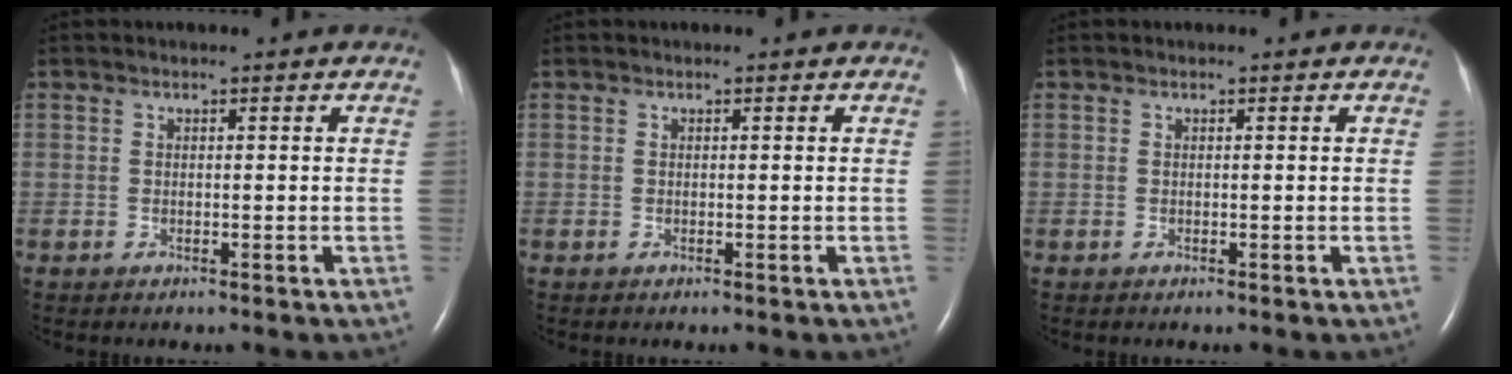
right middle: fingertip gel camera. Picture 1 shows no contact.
{"total": 0.0}
{"total": 0.0}